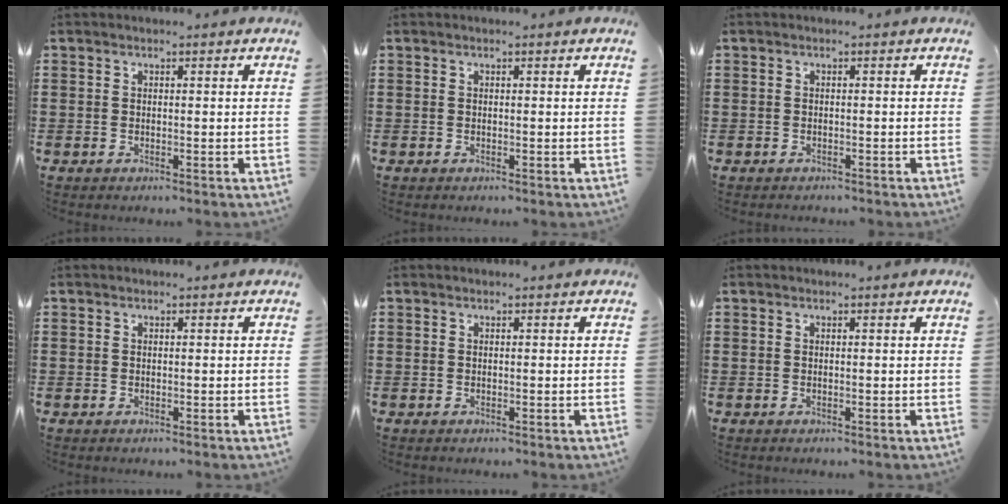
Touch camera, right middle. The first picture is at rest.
{"total": 0.0}
{"total": 0.6, "force": [-0.5, 0.2, -0.1], "torque": [0.001, 0.002, -0.012]}
{"total": 0.0}
{"total": 0.0}
{"total": 0.0}